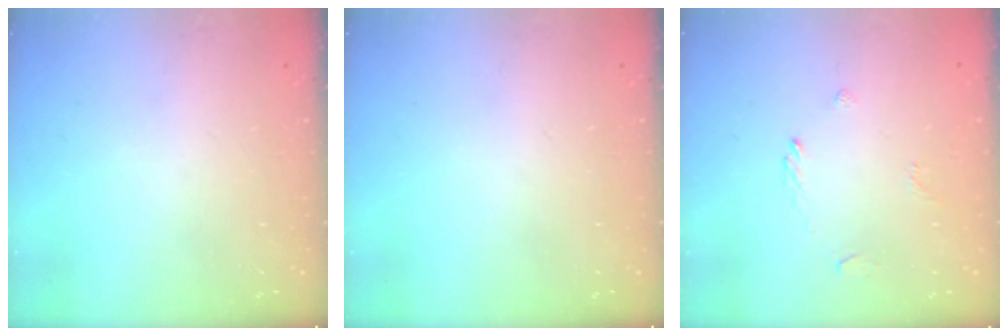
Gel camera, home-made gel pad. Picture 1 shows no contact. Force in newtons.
{"total": 0.0}
{"total": 2.6, "press": 2.5, "slide": 0.8}